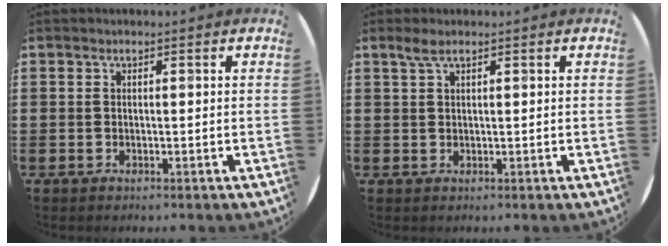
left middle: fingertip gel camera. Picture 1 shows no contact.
{"total": 1.6, "force": [1.1, 0.3, 1.2], "torque": [-0.024, 0.004, 0.019]}